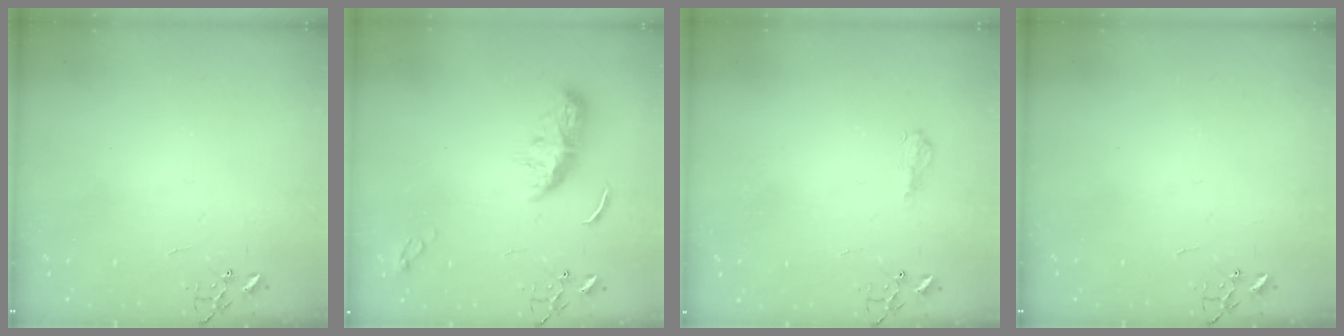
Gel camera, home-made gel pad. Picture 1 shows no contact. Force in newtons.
{"total": 9.1, "press": 9.1, "slide": 0.2}
{"total": 7.9, "press": 7.8, "slide": 0.8}
{"total": 0.0}